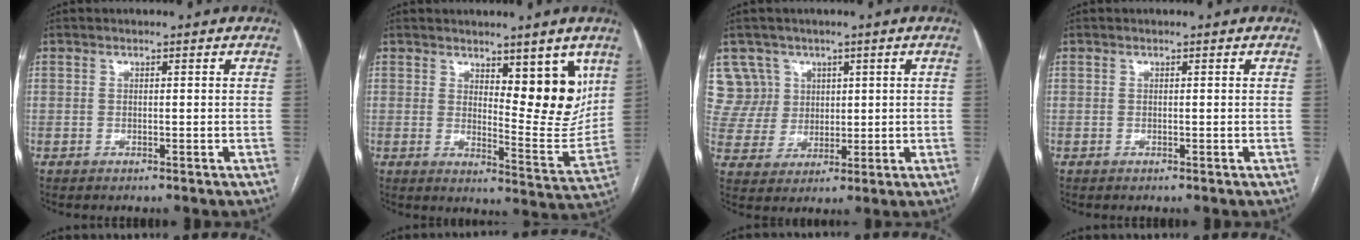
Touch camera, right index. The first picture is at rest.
{"total": 9.8, "force": [4.9, 2.9, 8.0], "torque": [-0.098, -0.017, 0.080]}
{"total": 7.4, "force": [3.4, 6.6, -0.4], "torque": [0.015, 0.021, 0.074]}
{"total": 0.0}